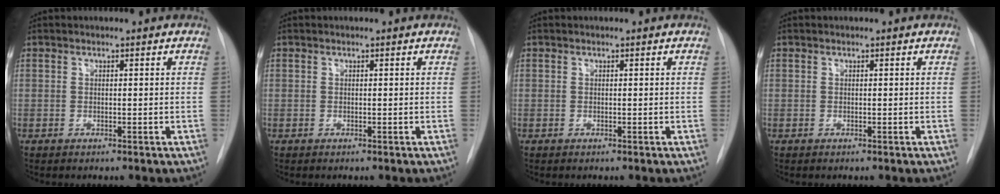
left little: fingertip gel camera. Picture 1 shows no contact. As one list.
[{"total": 0.0}, {"total": 0.0}, {"total": 0.0}]